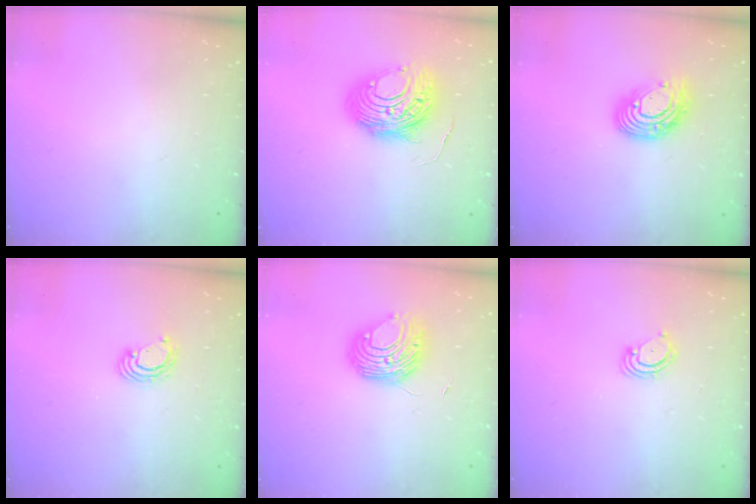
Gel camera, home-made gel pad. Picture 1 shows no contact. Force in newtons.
{"total": 12.3, "press": 12.2, "slide": 0.9}
{"total": 11.5, "press": 11.4, "slide": 0.9}
{"total": 3.8, "press": 3.8, "slide": 0.2}
{"total": 9.1, "press": 9.1, "slide": 0.4}
{"total": 3.8, "press": 3.8, "slide": 0.3}